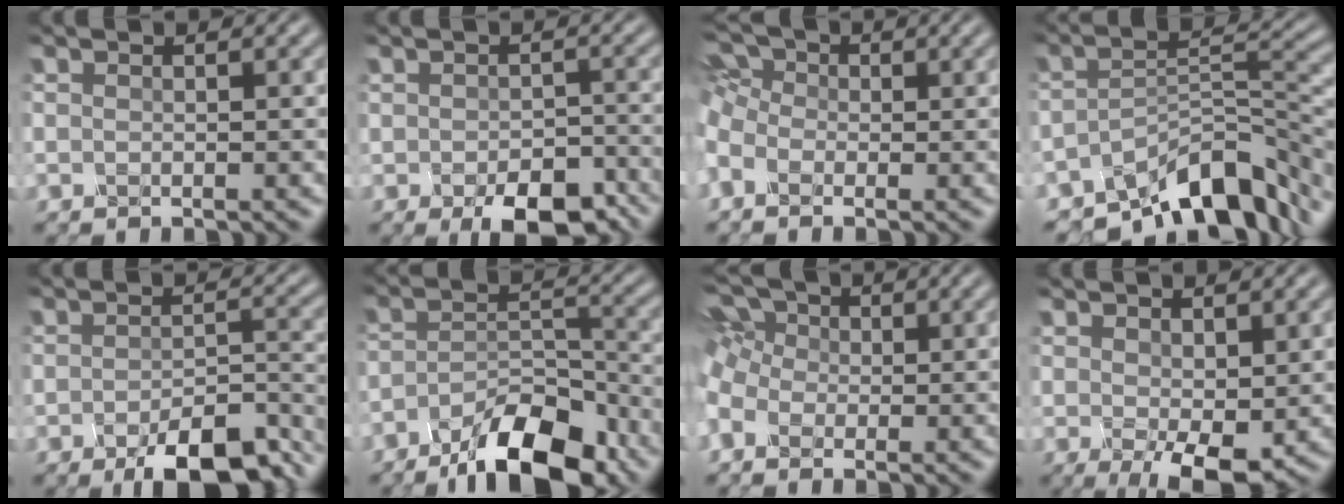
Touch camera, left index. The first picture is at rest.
{"total": 5.4, "force": [-3.2, 2.7, 3.5], "torque": [-0.046, -0.012, -0.039]}
{"total": 5.6, "force": [-0.4, 4.6, 3.3], "torque": [-0.094, 0.023, -0.024]}
{"total": 9.3, "force": [-6.7, 3.1, 5.6], "torque": [-0.073, -0.003, -0.119]}
{"total": 7.6, "force": [-5.1, 2.6, 4.9], "torque": [-0.069, -0.009, -0.070]}
{"total": 8.3, "force": [-6.0, 2.6, 5.1], "torque": [-0.080, -0.001, -0.102]}
{"total": 6.5, "force": [0.3, 5.3, 3.9], "torque": [-0.102, 0.029, -0.021]}
{"total": 4.0, "force": [0.1, 1.8, 3.6], "torque": [-0.068, -0.012, 0.010]}